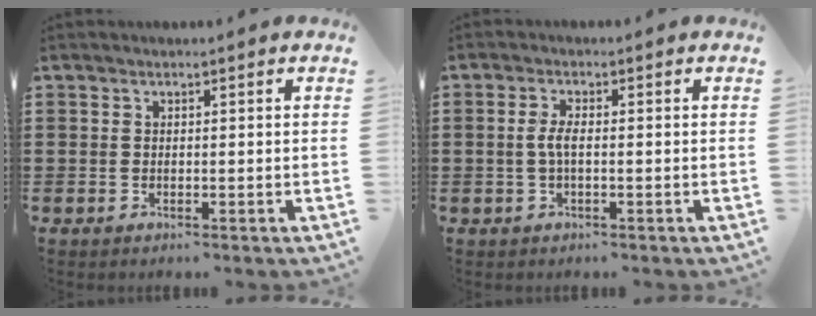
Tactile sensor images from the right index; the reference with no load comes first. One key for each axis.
{"total": 2.7, "fx": -0.4, "fy": 0.6, "fz": 2.6, "tx": -0.063, "ty": -0.004, "tz": -0.013}